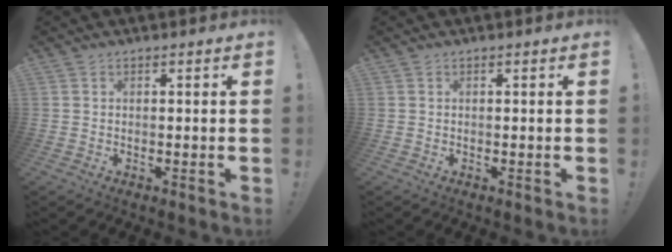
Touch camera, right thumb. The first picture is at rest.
{"total": 0.0}